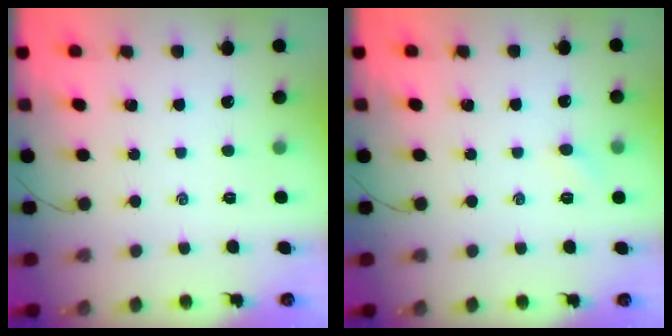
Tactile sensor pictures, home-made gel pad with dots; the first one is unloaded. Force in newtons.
{"total": 2.5, "press": 2.4, "slide": 0.7}